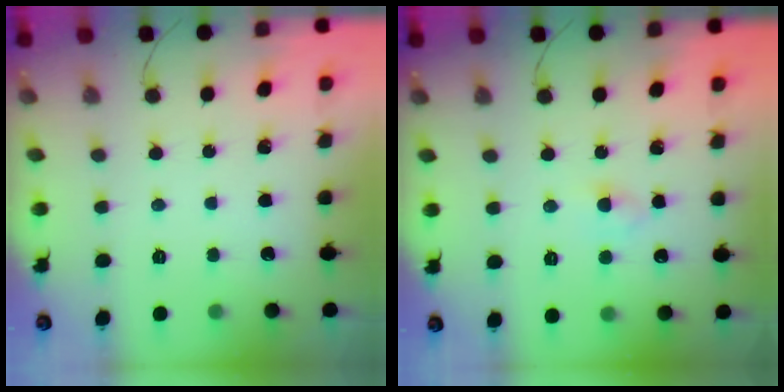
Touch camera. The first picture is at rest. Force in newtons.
{"total": 2.8, "press": 2.7, "slide": 1.0}